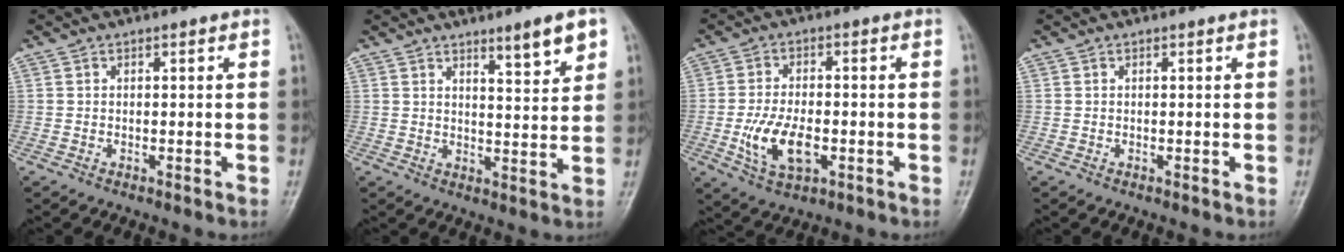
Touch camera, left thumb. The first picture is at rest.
{"total": 6.6, "force": [4.2, 1.2, 4.9], "torque": [-0.063, -0.030, 0.063]}
{"total": 9.2, "force": [-2.6, 5.0, 7.3], "torque": [-0.139, 0.003, -0.042]}
{"total": 0.0}